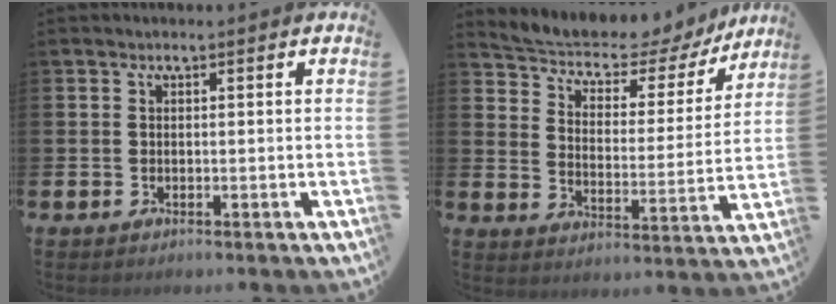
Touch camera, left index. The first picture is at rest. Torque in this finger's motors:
{"motor_torque": [0.13, -0.44, 0.47, 0.04]}